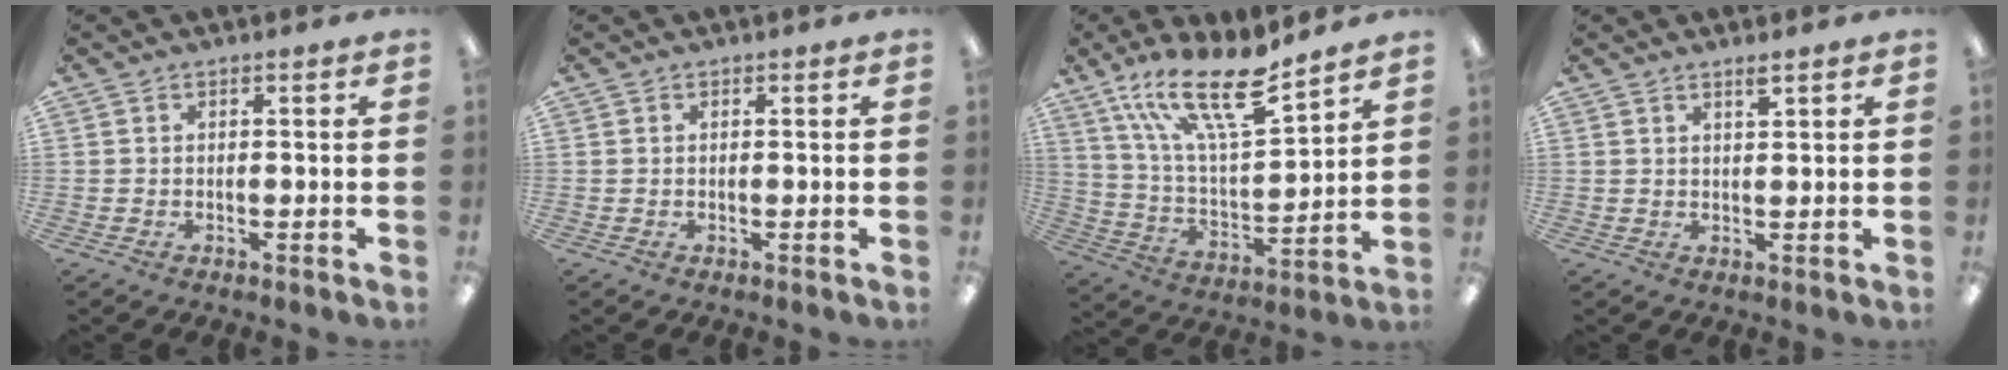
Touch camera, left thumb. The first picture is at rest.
{"total": 0.0}
{"total": 20.2, "force": [14.0, 5.9, 13.4], "torque": [-0.249, -0.085, 0.236]}
{"total": 1.9, "force": [1.6, 0.0, 1.0], "torque": [-0.014, -0.006, 0.027]}